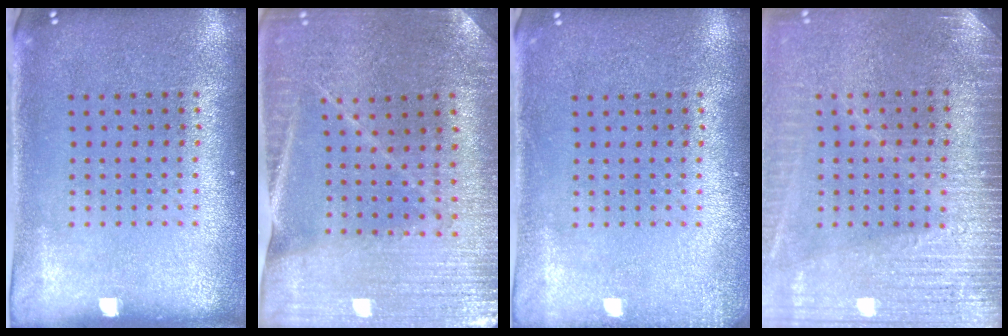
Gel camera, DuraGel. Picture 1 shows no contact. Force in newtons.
{"total": 1.7, "press": 1.7, "slide": 0.1}
{"total": 1.1, "press": 1.1, "slide": 0.3}
{"total": 3.5, "press": 3.1, "slide": 1.7}